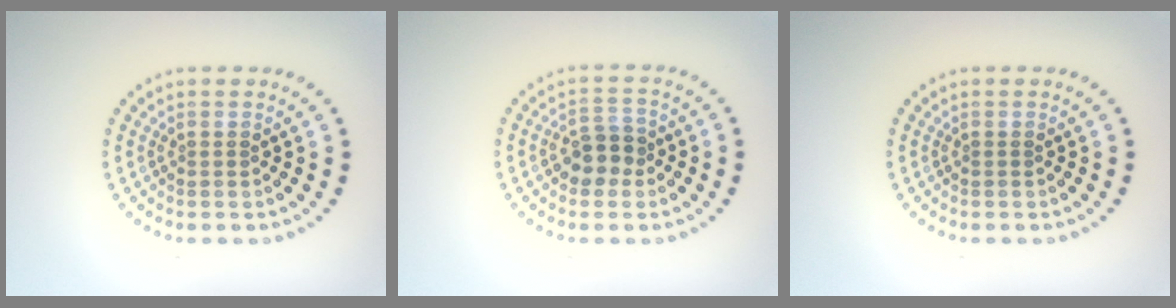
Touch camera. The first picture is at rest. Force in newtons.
{"total": 2.7, "press": 2.6, "slide": 0.9}
{"total": 0.0}